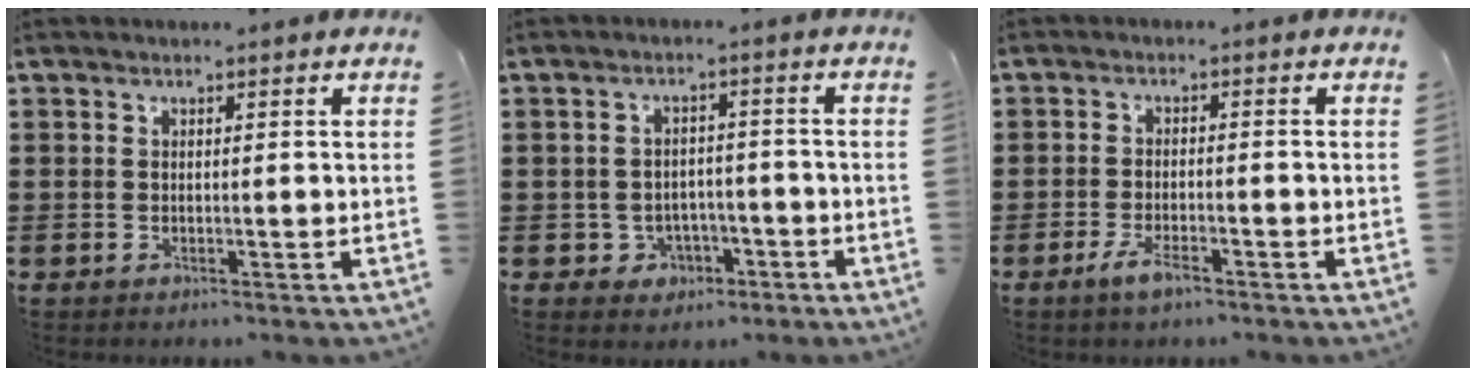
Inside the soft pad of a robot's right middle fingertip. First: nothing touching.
{"total": 2.9, "force": [-1.9, 2.1, 0.7], "torque": [-0.021, 0.006, -0.043]}
{"total": 3.3, "force": [-2.0, 0.9, 2.5], "torque": [-0.055, -0.001, -0.040]}